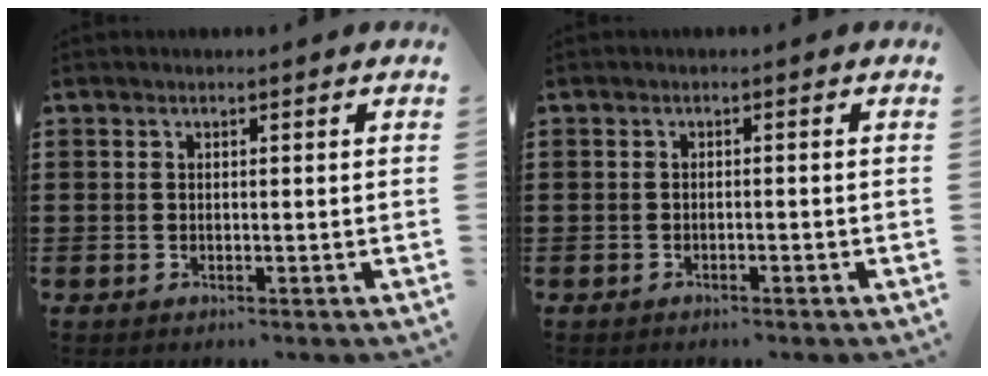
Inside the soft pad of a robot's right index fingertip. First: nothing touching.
{"total": 0.8, "force": [-0.7, 0.0, 0.3], "torque": [-0.011, -0.006, -0.012]}